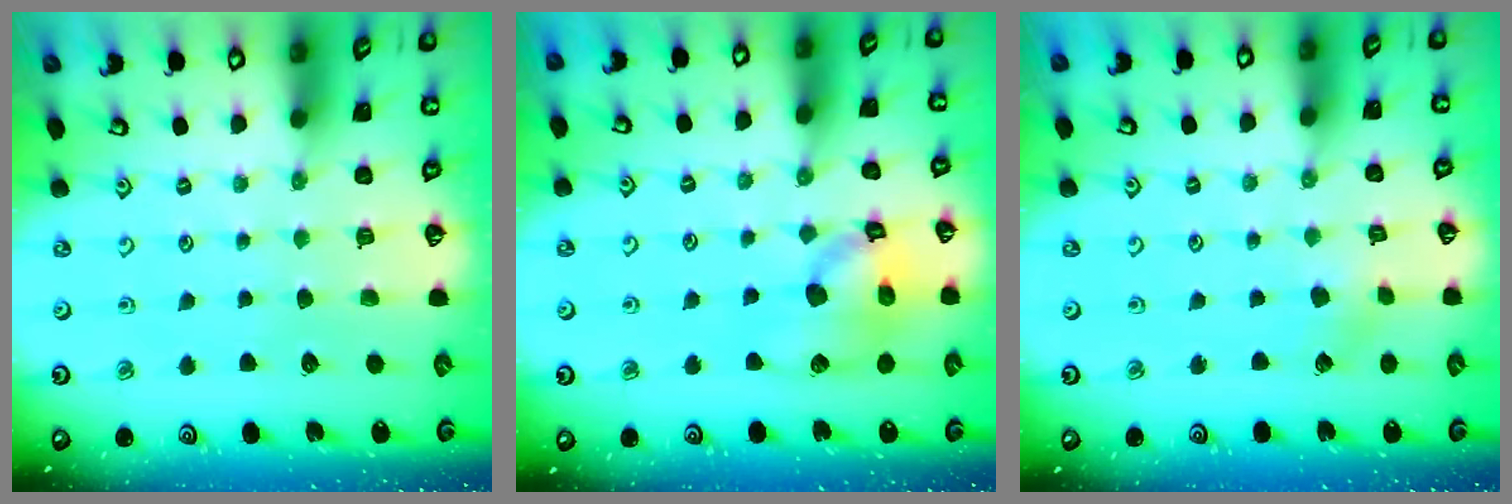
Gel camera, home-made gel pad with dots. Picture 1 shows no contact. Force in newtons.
{"total": 15.4, "press": 15.2, "slide": 2.1}
{"total": 2.5, "press": 2.4, "slide": 0.8}